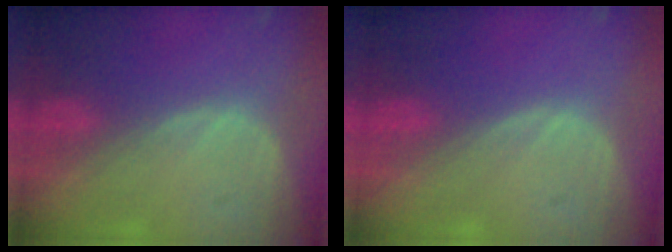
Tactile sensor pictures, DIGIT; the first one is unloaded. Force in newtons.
{"total": 0.0}